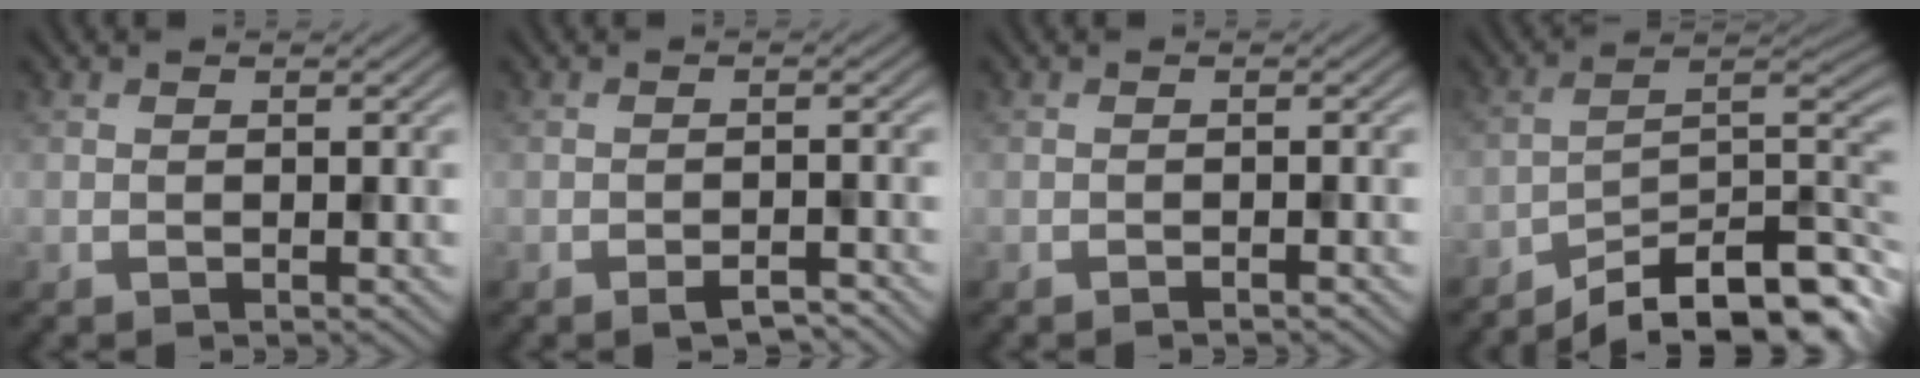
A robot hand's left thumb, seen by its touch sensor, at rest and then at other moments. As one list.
[{"total": 2.5, "force": [-1.9, 0.6, 1.5], "torque": [-0.024, 0.001, -0.032]}, {"total": 0.7, "force": [-0.6, 0.0, 0.4], "torque": [-0.005, 0.001, -0.013]}, {"total": 12.3, "force": [-9.4, 3.0, 7.2], "torque": [-0.115, 0.000, -0.164]}]